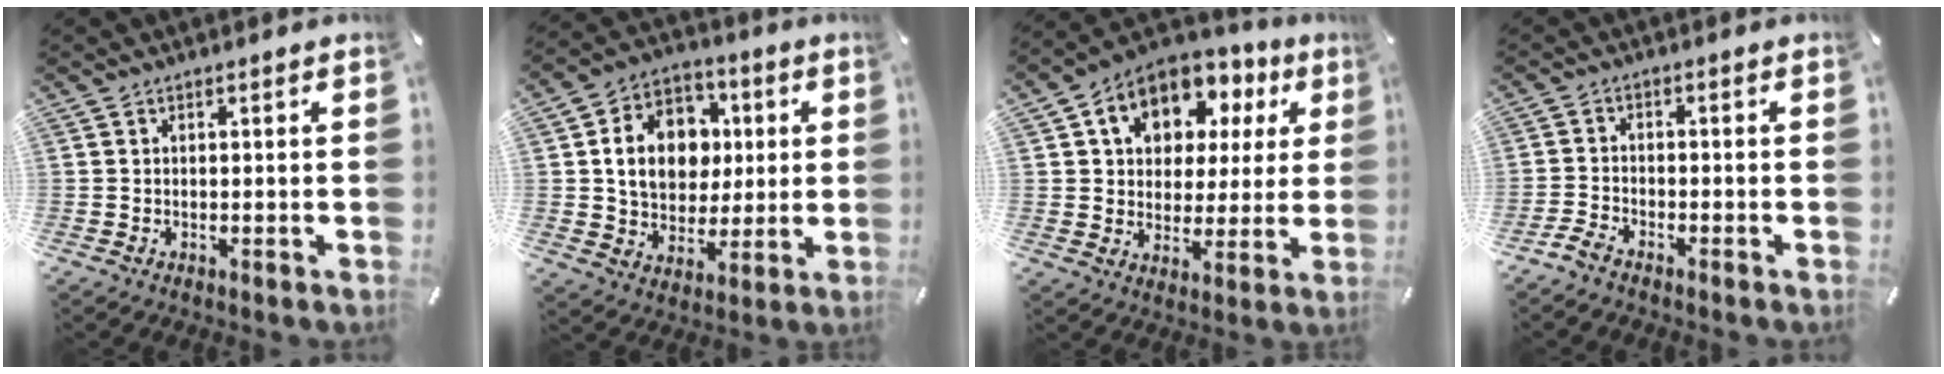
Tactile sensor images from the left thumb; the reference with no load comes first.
{"total": 13.6, "force": [1.9, 11.6, 6.9], "torque": [-0.121, 0.008, 0.039]}
{"total": 11.4, "force": [5.1, 9.0, 4.8], "torque": [-0.094, -0.023, 0.097]}
{"total": 2.8, "force": [-2.6, 0.7, 0.8], "torque": [-0.035, 0.005, -0.057]}